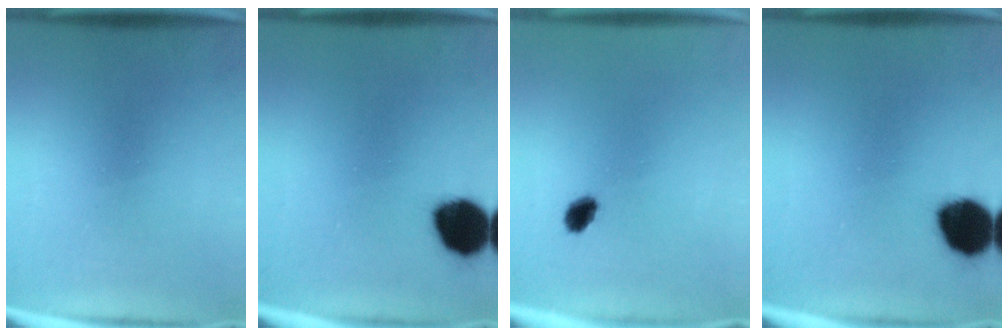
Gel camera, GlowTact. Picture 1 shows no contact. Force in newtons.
{"total": 11.9}
{"total": 3.1}
{"total": 11.9}